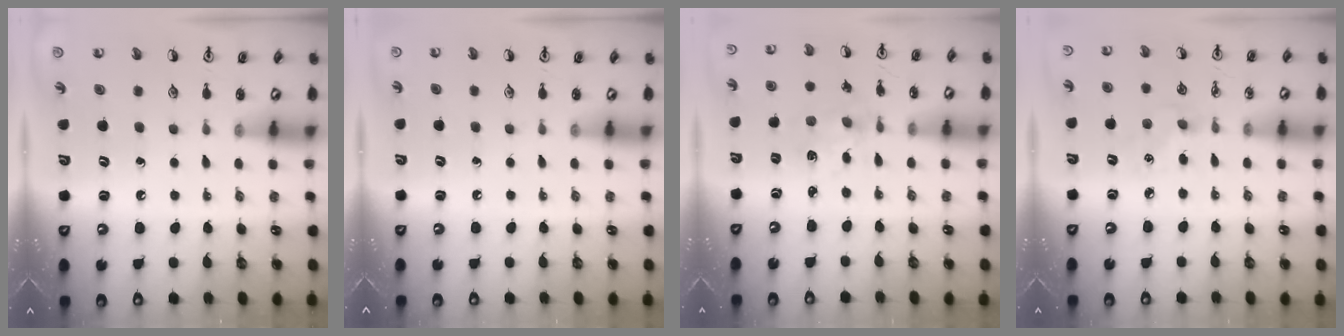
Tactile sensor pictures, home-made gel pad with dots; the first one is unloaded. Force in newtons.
{"total": 0.0}
{"total": 2.1, "press": 2.1, "slide": 0.3}
{"total": 6.2, "press": 6.1, "slide": 0.7}